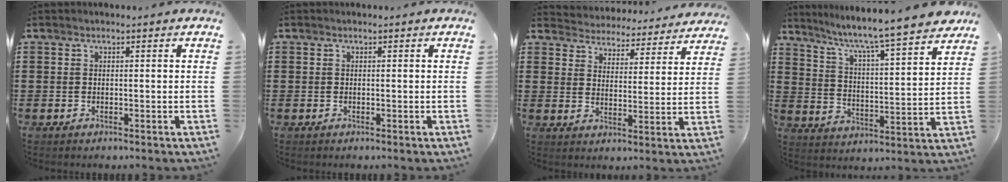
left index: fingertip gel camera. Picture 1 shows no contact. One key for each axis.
{"total": 0.0}
{"total": 4.2, "fx": 4.1, "fy": -0.1, "fz": -0.6, "tx": -0.007, "ty": -0.044, "tz": 0.066}
{"total": 6.1, "fx": 5.3, "fy": -0.6, "fz": 3.0, "tx": -0.082, "ty": -0.051, "tz": 0.081}